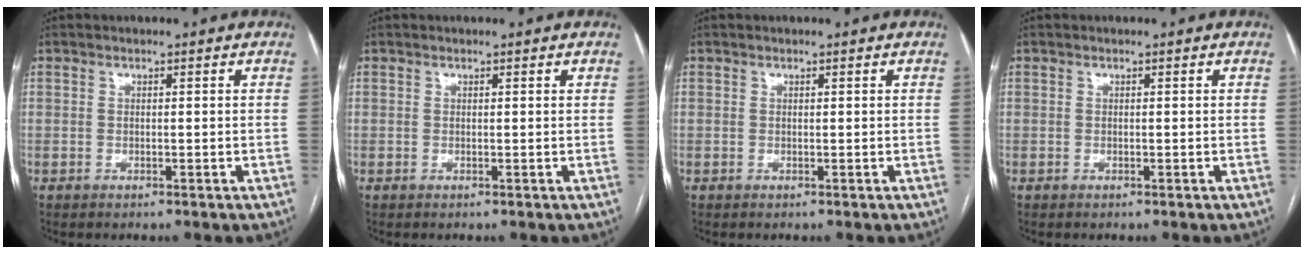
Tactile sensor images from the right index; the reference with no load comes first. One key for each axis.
{"total": 0.0}
{"total": 0.0}
{"total": 0.0}